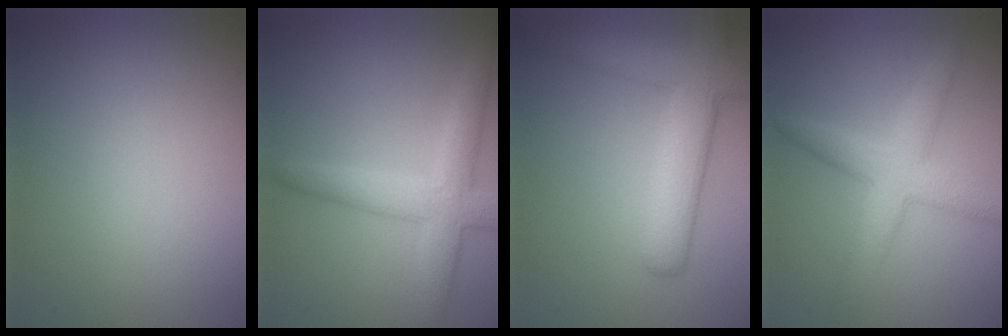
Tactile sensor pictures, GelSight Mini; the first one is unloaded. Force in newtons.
{"total": 4.2, "press": 4.2, "slide": 0.2}
{"total": 5.4, "press": 5.4, "slide": 0.3}
{"total": 4.1, "press": 4.1, "slide": 0.1}